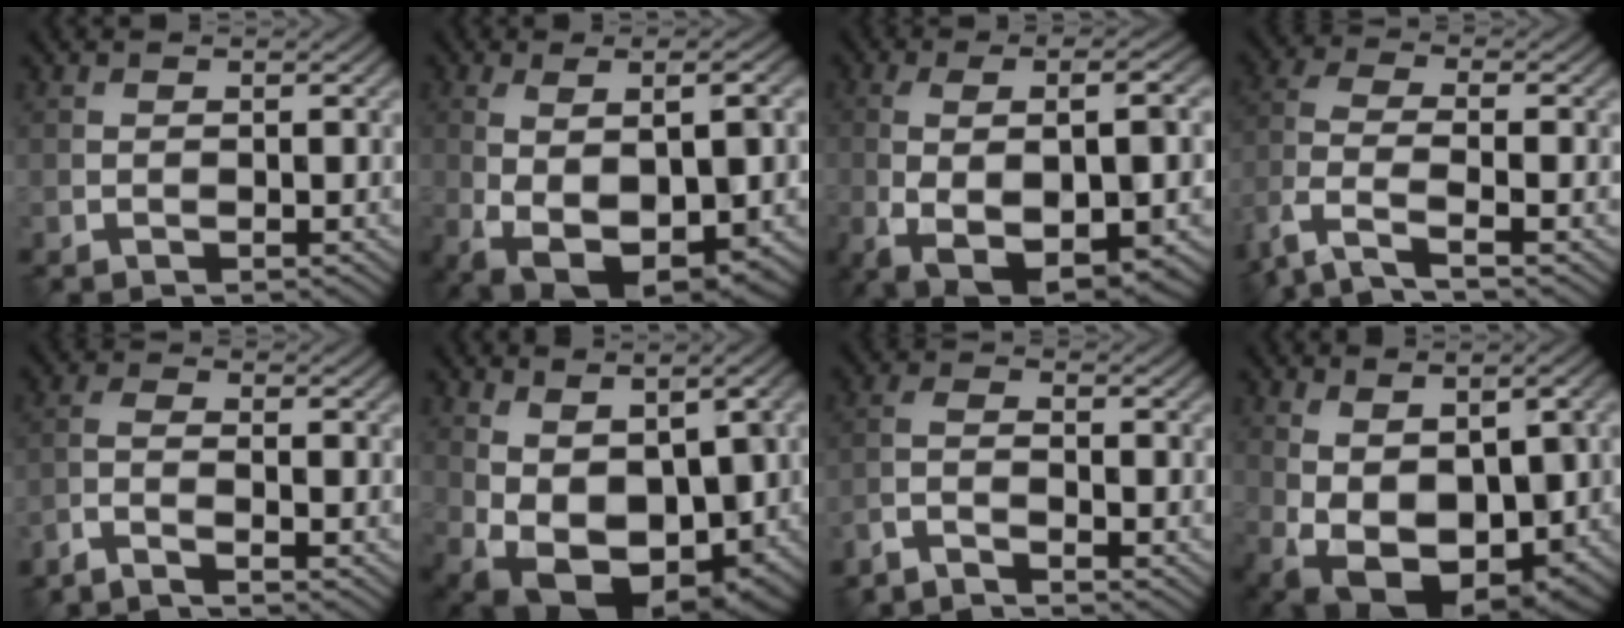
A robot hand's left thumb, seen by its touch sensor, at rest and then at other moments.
{"total": 11.9, "force": [-2.1, 4.8, 10.7], "torque": [-0.195, -0.019, -0.004]}
{"total": 12.4, "force": [-3.7, 4.4, 11.0], "torque": [-0.205, -0.020, -0.040]}
{"total": 7.1, "force": [-4.4, 2.1, 5.2], "torque": [-0.121, -0.003, -0.102]}
{"total": 3.0, "force": [-2.2, 0.3, 2.0], "torque": [-0.038, -0.001, -0.060]}
{"total": 14.2, "force": [-0.5, 8.0, 11.7], "torque": [-0.215, -0.038, 0.035]}
{"total": 3.1, "force": [-2.7, 0.3, 1.5], "torque": [-0.030, -0.001, -0.065]}
{"total": 14.2, "force": [-1.0, 7.9, 11.7], "torque": [-0.207, -0.035, 0.028]}